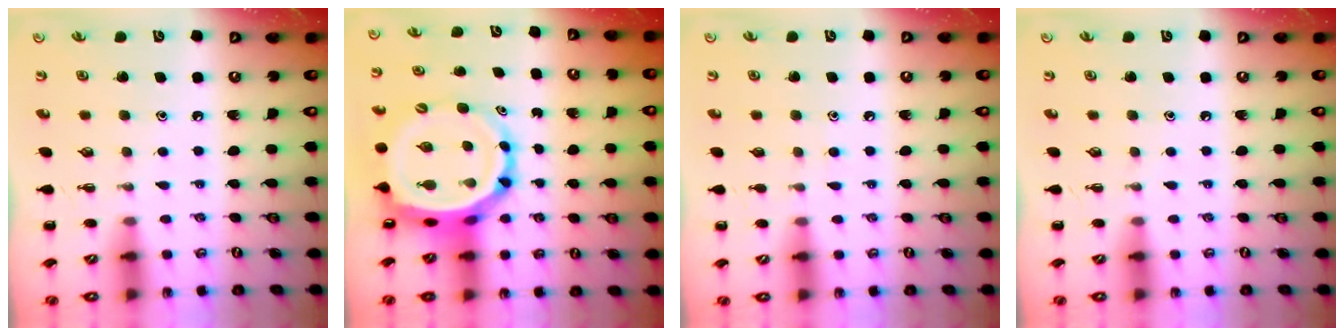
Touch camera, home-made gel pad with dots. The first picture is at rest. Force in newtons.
{"total": 9.2, "press": 8.7, "slide": 2.8}
{"total": 3.1, "press": 2.9, "slide": 1.1}
{"total": 0.0}